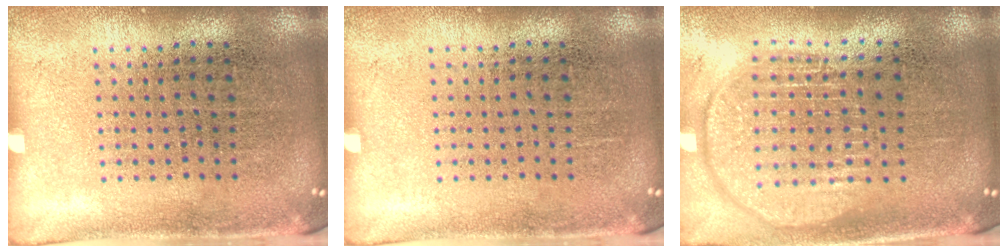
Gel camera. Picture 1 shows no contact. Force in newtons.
{"total": 0.0}
{"total": 1.9, "press": 1.6, "slide": 1.0}